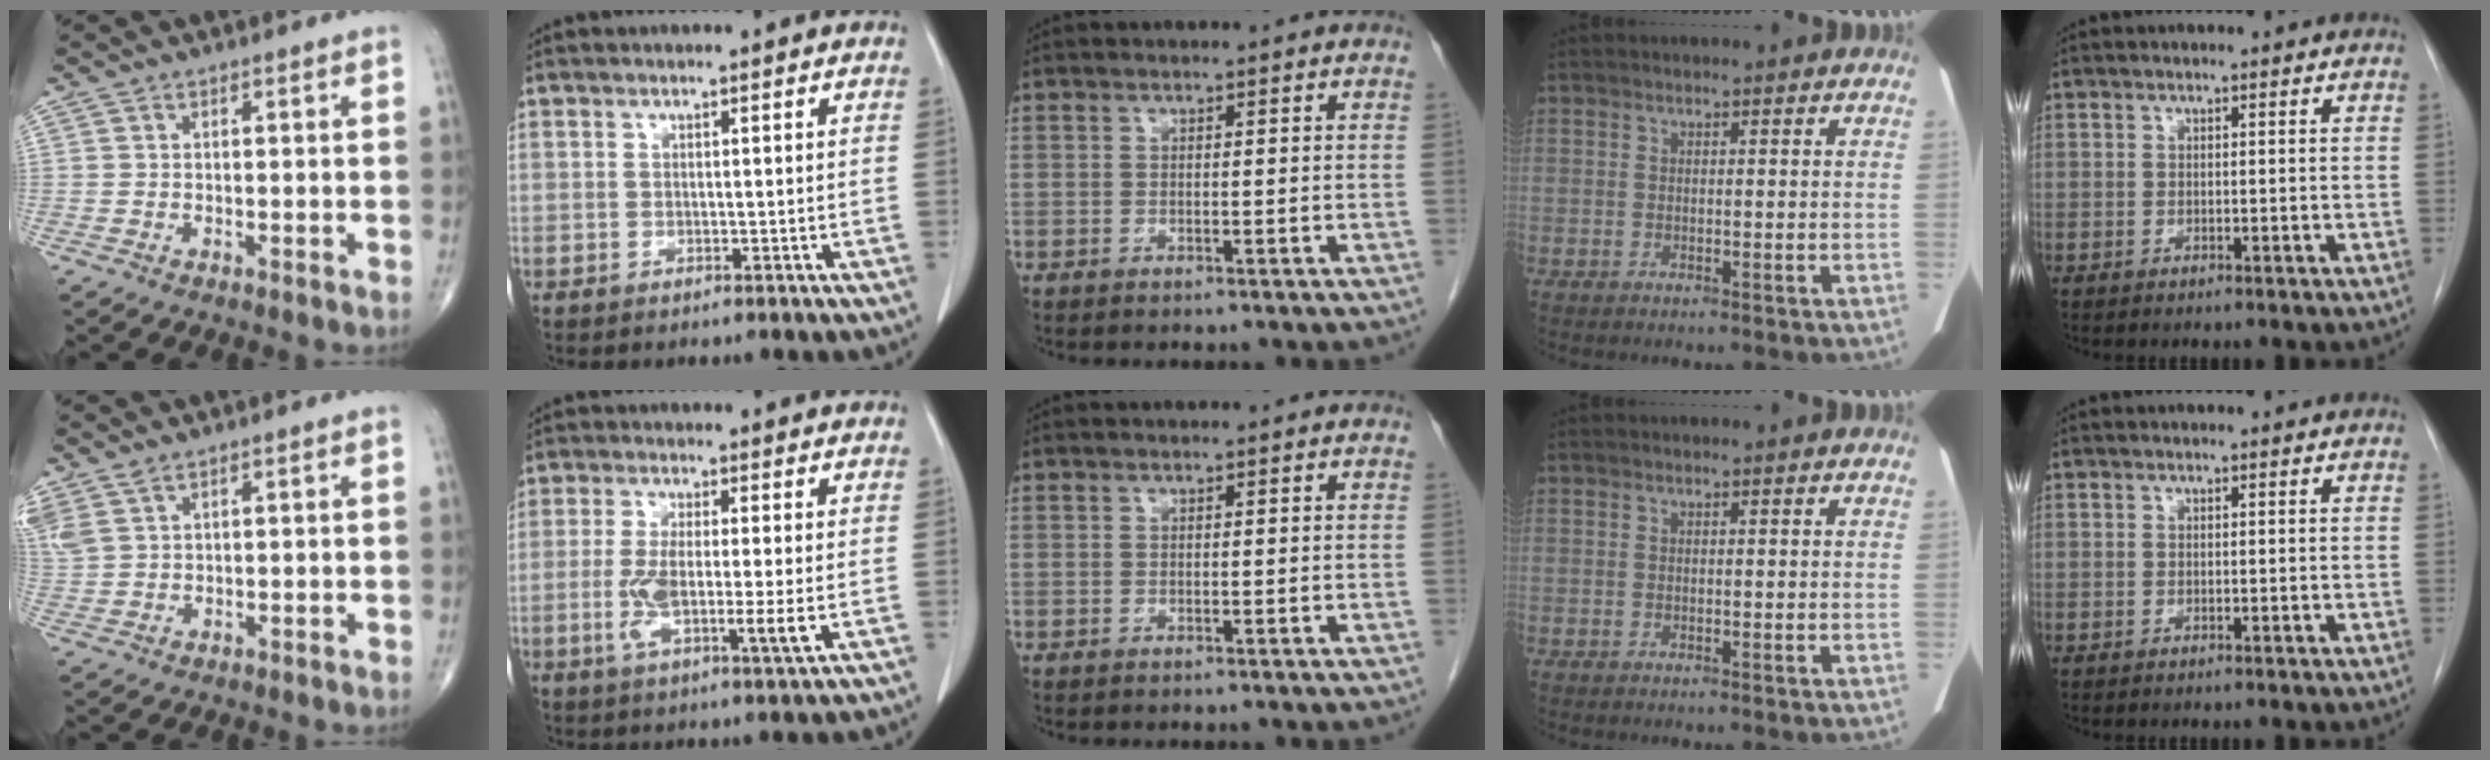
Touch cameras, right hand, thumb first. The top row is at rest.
{"thumb": {"total": 5.0, "force": [3.3, 2.3, 3.0], "torque": [-0.081, 0.002, 0.081]}, "index": {"total": 8.4, "force": [-1.6, 0.9, 8.2], "torque": [-0.155, -0.013, -0.032]}}